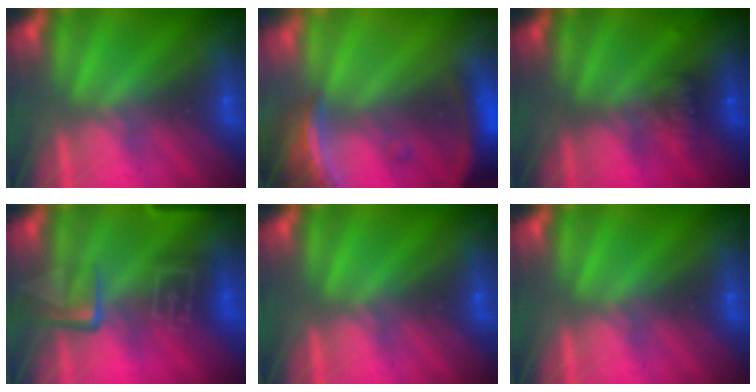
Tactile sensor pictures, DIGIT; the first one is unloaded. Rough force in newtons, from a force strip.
{"total": 9.0}
{"total": 3.0}
{"total": 9.1}
{"total": 0.0}
{"total": 0.0}